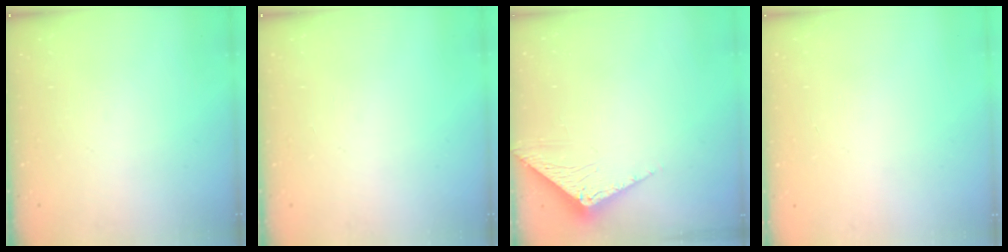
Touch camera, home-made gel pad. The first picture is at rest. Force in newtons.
{"total": 0.0}
{"total": 3.3, "press": 3.2, "slide": 0.3}
{"total": 0.0}